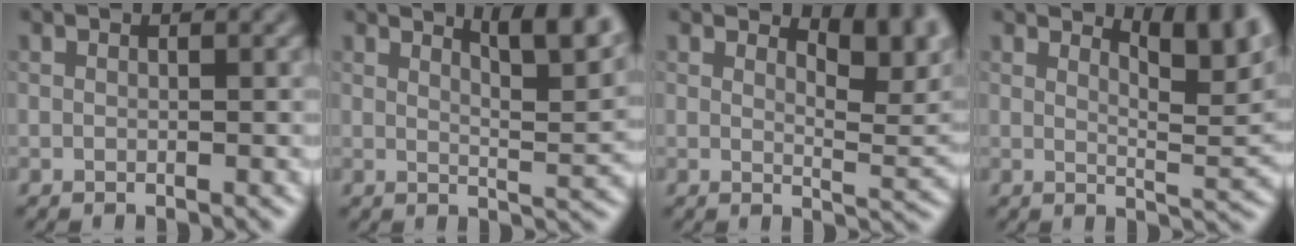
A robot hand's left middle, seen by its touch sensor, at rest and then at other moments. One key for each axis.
{"total": 5.8, "fx": 4.0, "fy": 1.3, "fz": 4.1, "tx": -0.048, "ty": 0.004, "tz": 0.056}
{"total": 5.0, "fx": 3.2, "fy": 1.9, "fz": 3.5, "tx": -0.043, "ty": -0.006, "tz": 0.040}
{"total": 5.7, "fx": 3.7, "fy": 1.6, "fz": 4.0, "tx": -0.053, "ty": -0.003, "tz": 0.054}